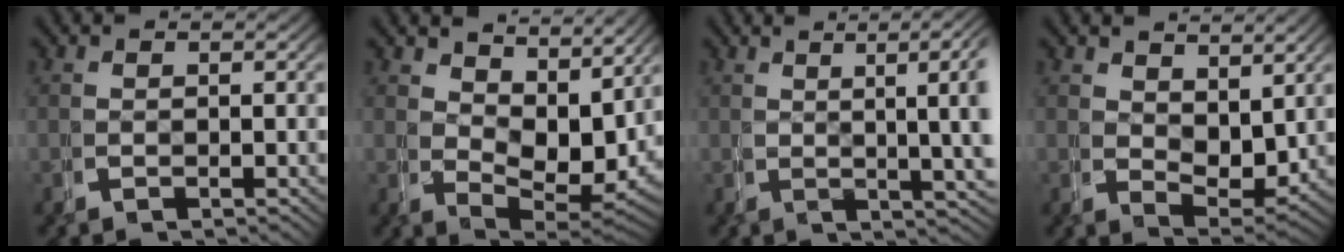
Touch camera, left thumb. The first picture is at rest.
{"total": 7.4, "force": [1.8, 4.3, 5.8], "torque": [-0.100, -0.034, 0.046]}
{"total": 8.6, "force": [2.3, 3.8, 7.4], "torque": [-0.077, 0.018, 0.028]}
{"total": 3.4, "force": [1.2, 2.0, 2.6], "torque": [-0.043, -0.021, 0.029]}